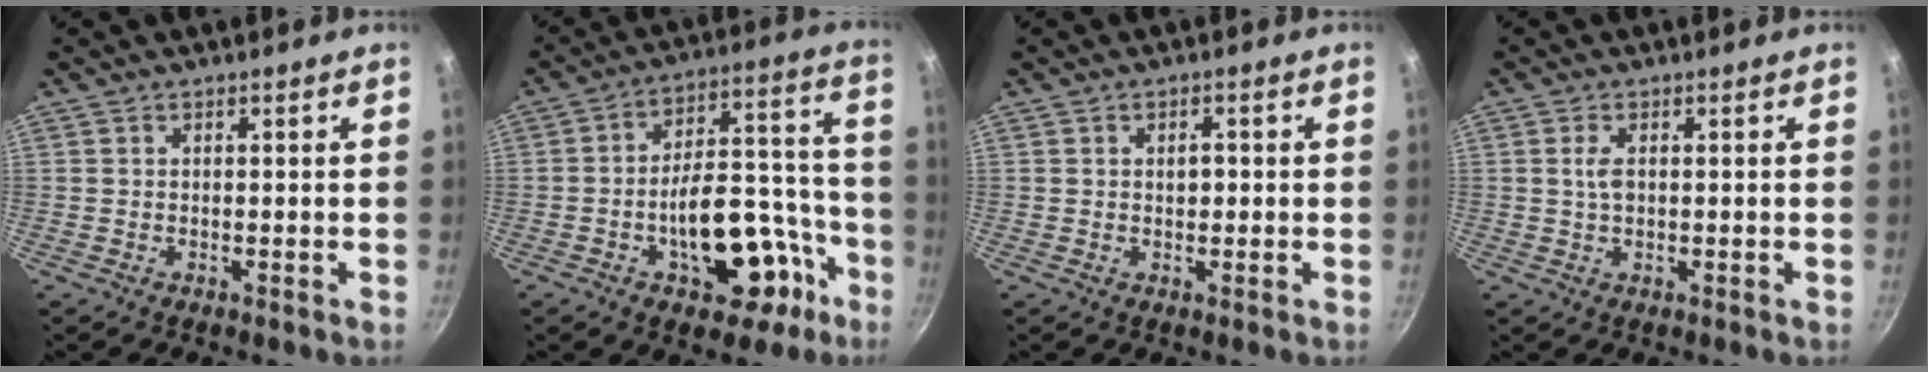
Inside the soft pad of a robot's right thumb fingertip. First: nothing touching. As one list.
[{"total": 19.7, "force": [-8.3, 10.7, 14.3], "torque": [-0.148, 0.080, -0.108]}, {"total": 2.5, "force": [0.2, 1.6, 1.9], "torque": [-0.017, 0.004, 0.003]}, {"total": 2.7, "force": [0.5, 1.4, 2.2], "torque": [-0.041, 0.001, 0.009]}]